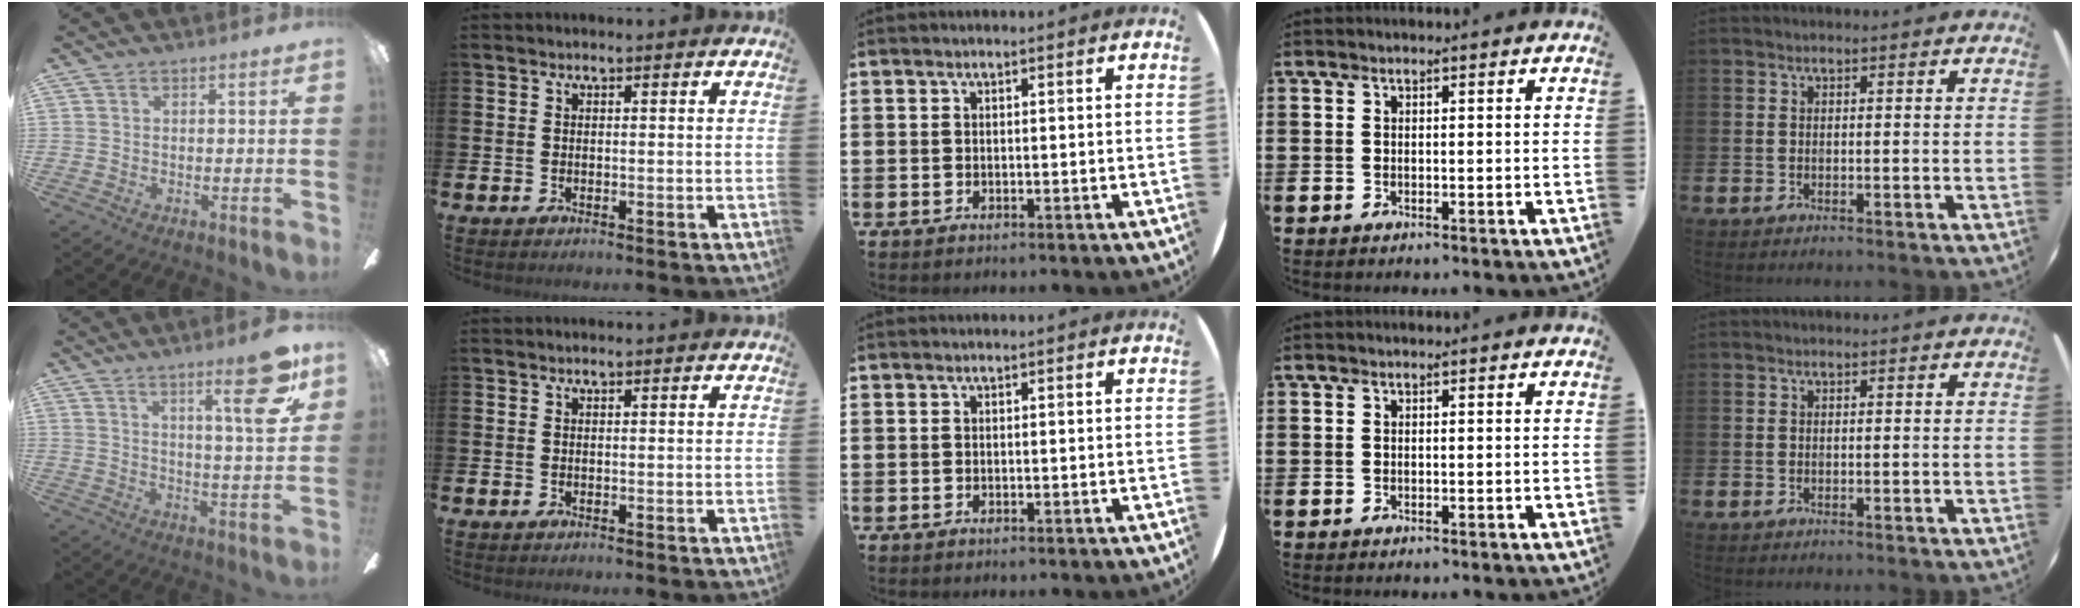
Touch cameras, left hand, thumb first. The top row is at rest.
{"thumb": {"total": 13.8, "force": [7.7, 2.5, 11.1], "torque": [-0.145, -0.036, 0.108]}}